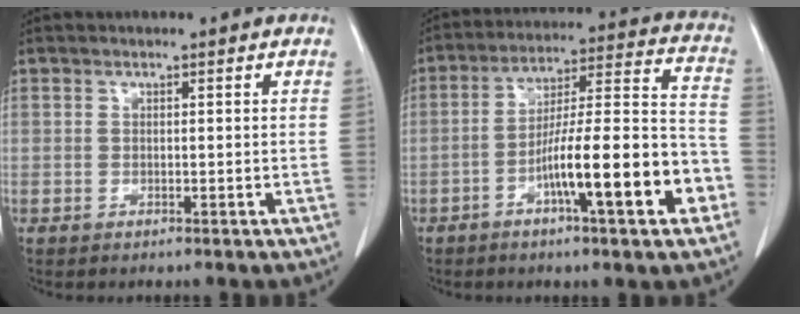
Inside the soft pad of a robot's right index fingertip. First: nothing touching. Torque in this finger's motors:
{"motor_torque": [1.50, -0.64, 0.52, 0.18]}